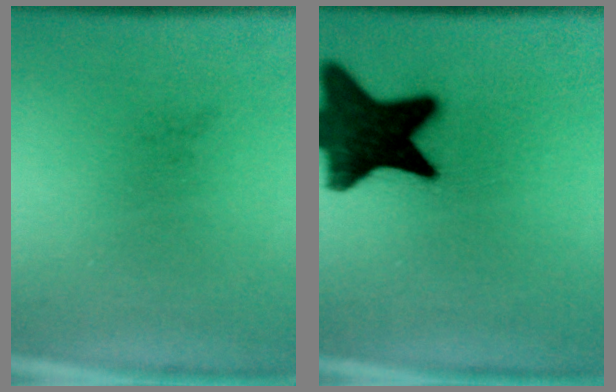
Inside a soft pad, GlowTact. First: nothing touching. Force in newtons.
{"total": 19.3}